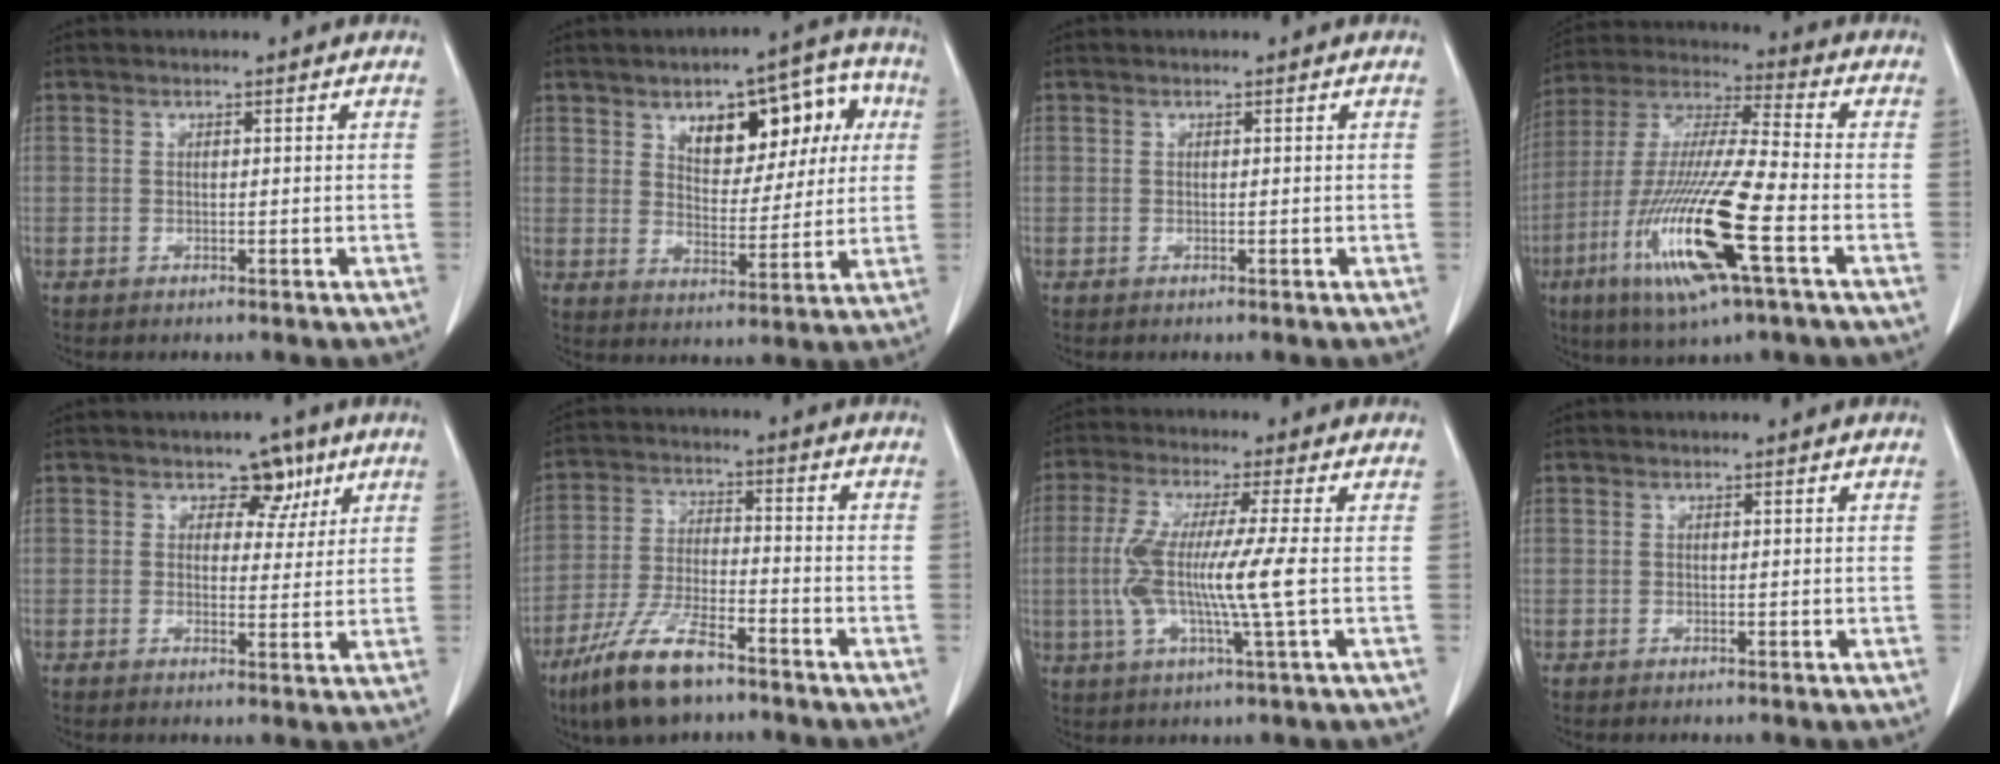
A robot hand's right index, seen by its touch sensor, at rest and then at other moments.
{"total": 12.7, "force": [4.8, 6.1, 10.0], "torque": [-0.123, 0.031, 0.072]}
{"total": 0.0}
{"total": 19.1, "force": [-6.9, 1.4, 17.8], "torque": [-0.378, -0.029, -0.129]}
{"total": 4.5, "force": [2.4, 3.2, 2.0], "torque": [-0.012, 0.005, 0.031]}
{"total": 11.7, "force": [-8.1, 2.9, 7.9], "torque": [-0.163, -0.019, -0.149]}
{"total": 10.3, "force": [-0.6, -0.2, 10.3], "torque": [-0.219, -0.005, -0.016]}
{"total": 0.0}